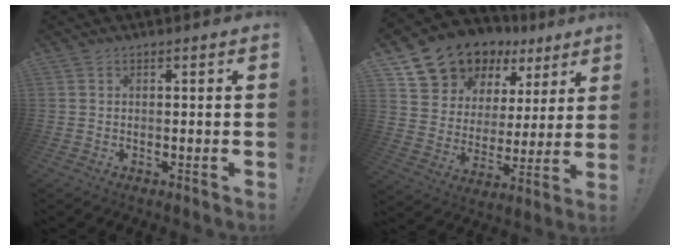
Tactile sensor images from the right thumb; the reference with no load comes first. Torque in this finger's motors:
{"motor_torque": [-0.49, 1.48, 0.32, 0.15, 0.30]}